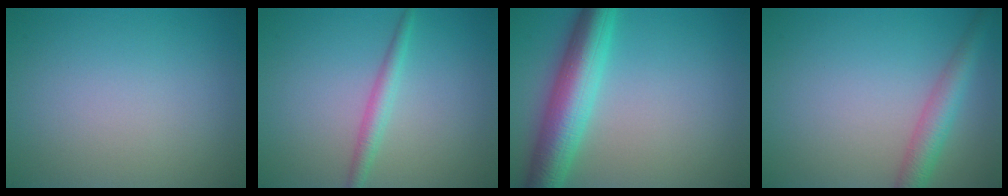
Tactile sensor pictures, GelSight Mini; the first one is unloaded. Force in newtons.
{"total": 1.9, "press": 1.9, "slide": 0.0}
{"total": 7.1, "press": 7.1, "slide": 0.0}
{"total": 3.4, "press": 3.4, "slide": 0.2}